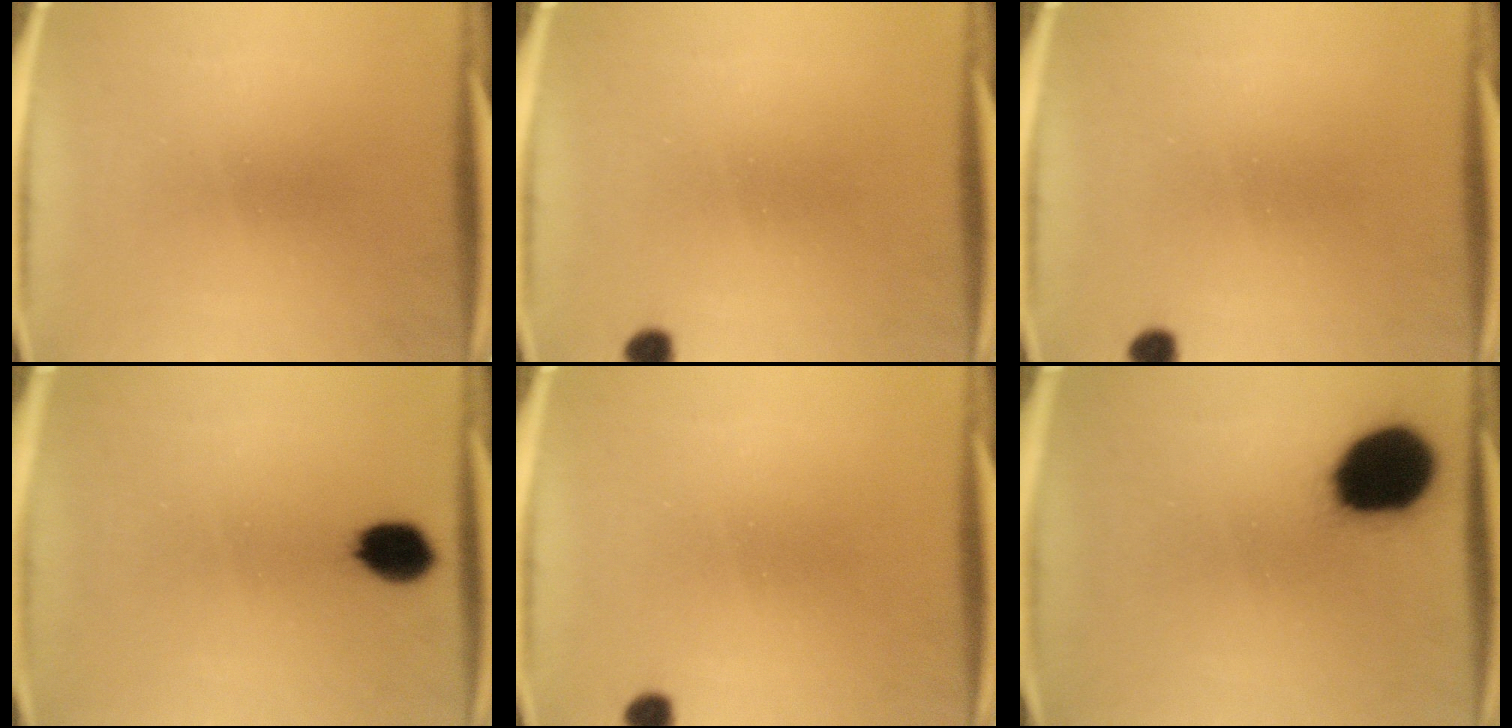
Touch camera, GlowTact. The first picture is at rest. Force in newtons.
{"total": 1.8}
{"total": 1.8}
{"total": 7.0}
{"total": 1.8}
{"total": 19.4}